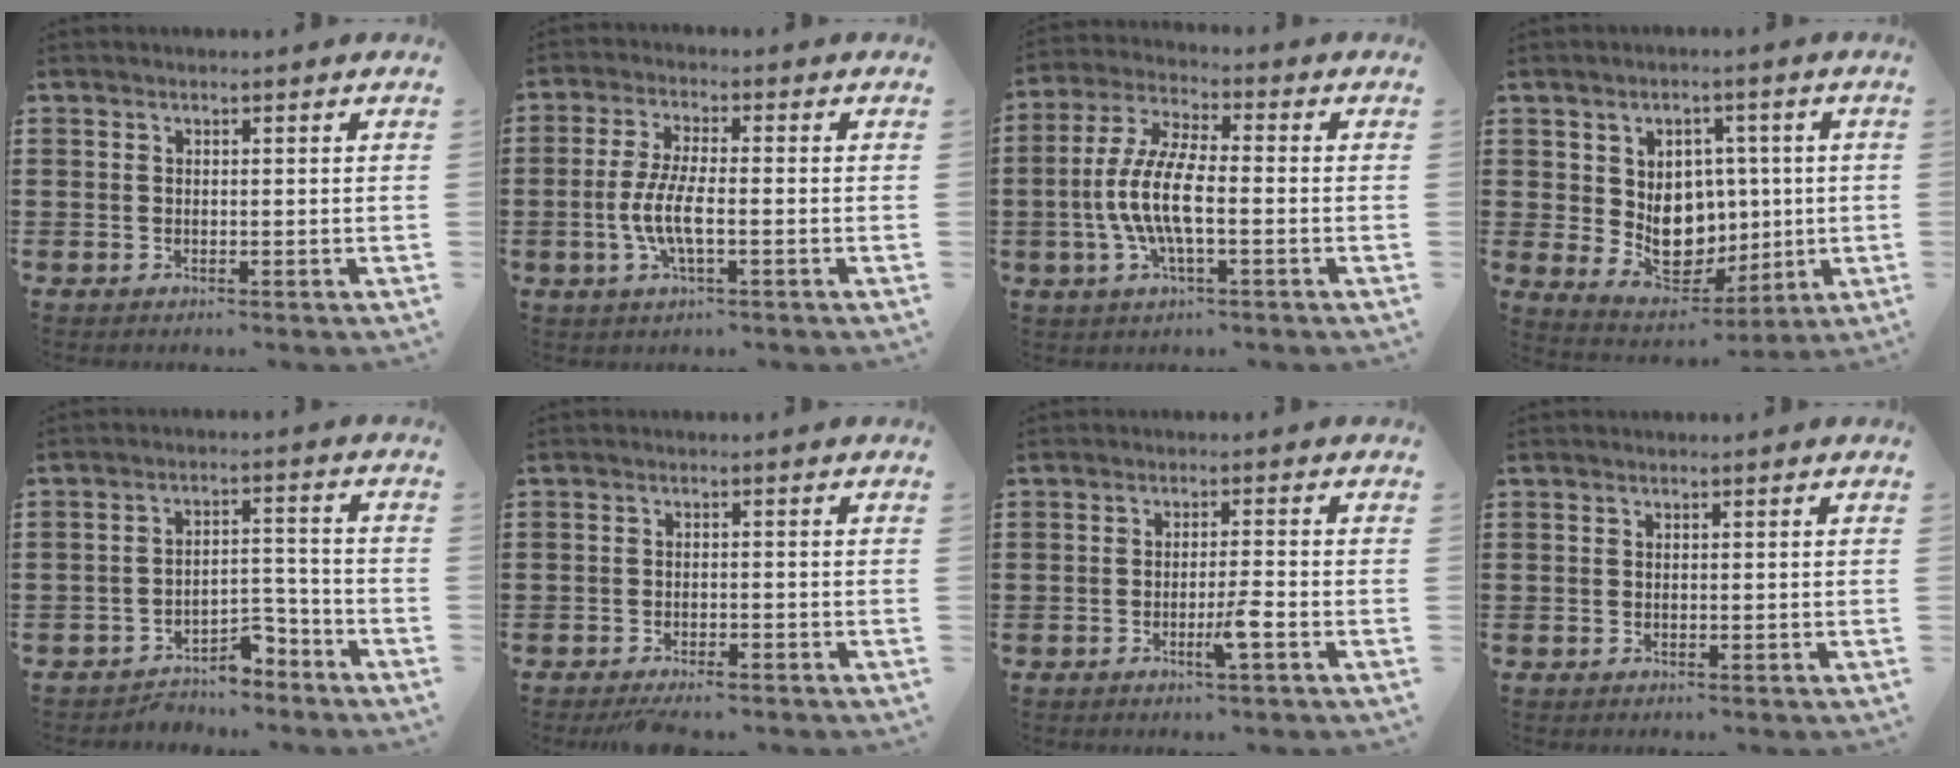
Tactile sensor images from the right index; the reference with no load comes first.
{"total": 6.1, "force": [-1.6, 1.6, 5.7], "torque": [-0.132, -0.009, -0.040]}
{"total": 8.4, "force": [-2.0, 2.5, 7.8], "torque": [-0.180, -0.013, -0.046]}
{"total": 8.3, "force": [0.5, 6.8, 4.7], "torque": [-0.073, 0.006, 0.015]}
{"total": 4.6, "force": [-4.1, 1.5, 1.2], "torque": [-0.023, 0.015, -0.083]}
{"total": 1.6, "force": [-1.4, 0.2, 0.8], "torque": [-0.016, 0.000, -0.025]}
{"total": 3.7, "force": [-1.7, 0.0, 3.3], "torque": [-0.063, -0.008, -0.032]}
{"total": 0.0}